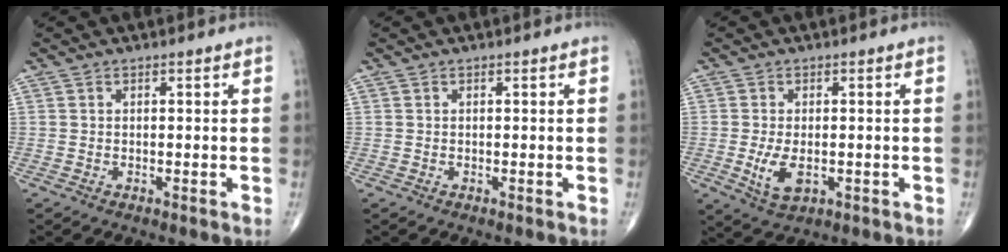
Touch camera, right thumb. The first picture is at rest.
{"total": 0.0}
{"total": 5.4, "force": [-1.0, 2.9, 4.4], "torque": [-0.084, -0.010, -0.011]}